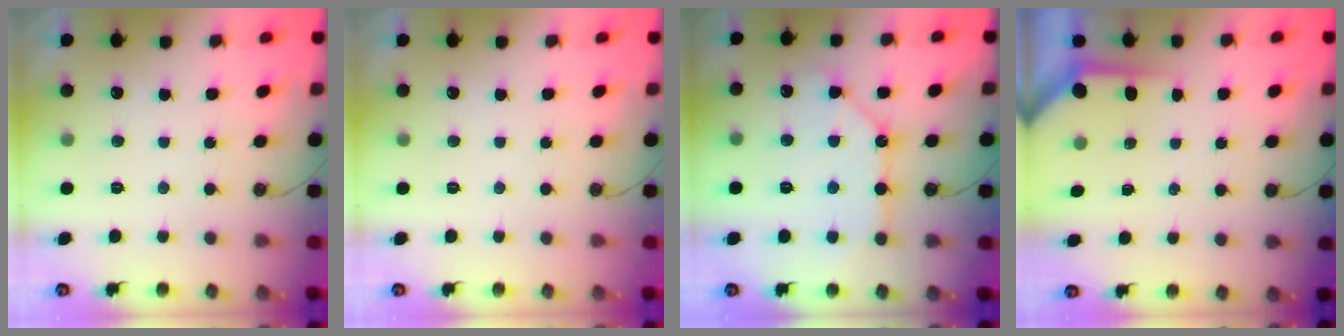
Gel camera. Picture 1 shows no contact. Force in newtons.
{"total": 0.0}
{"total": 10.5, "press": 10.4, "slide": 0.9}
{"total": 3.6, "press": 3.6, "slide": 0.3}